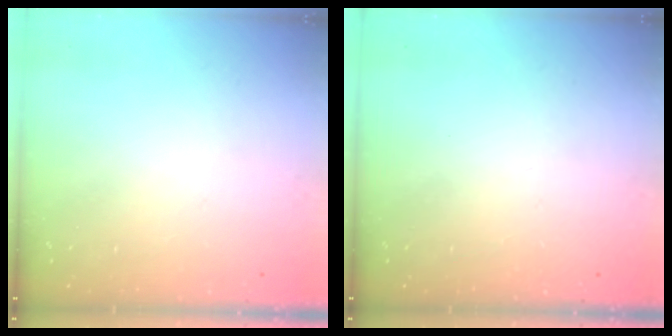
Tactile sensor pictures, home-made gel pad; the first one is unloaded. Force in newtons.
{"total": 0.0}